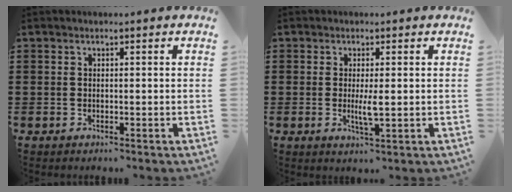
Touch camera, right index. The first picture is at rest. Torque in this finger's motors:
{"motor_torque": [0.98, 0.44, 0.15, 0.07]}